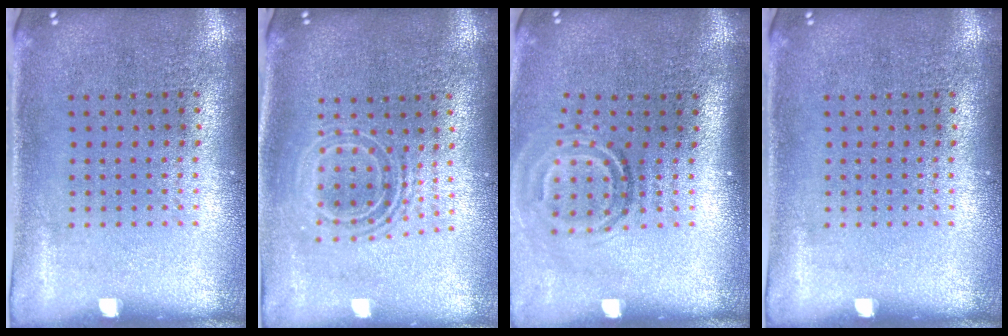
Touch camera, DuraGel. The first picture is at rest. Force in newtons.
{"total": 1.7, "press": 1.3, "slide": 1.1}
{"total": 1.8, "press": 1.2, "slide": 1.4}
{"total": 0.0}